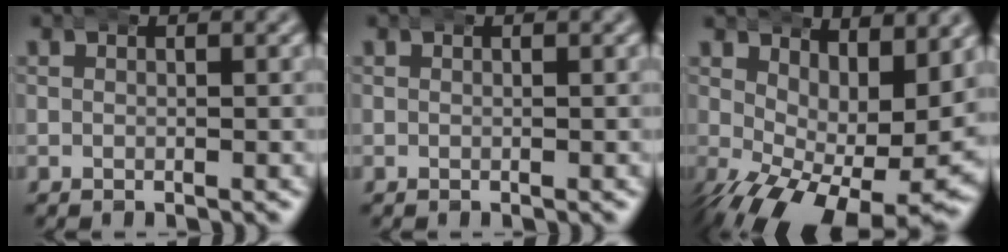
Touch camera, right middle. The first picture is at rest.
{"total": 0.0}
{"total": 8.5, "force": [-1.1, 4.0, 7.4], "torque": [-0.109, -0.043, 0.003]}